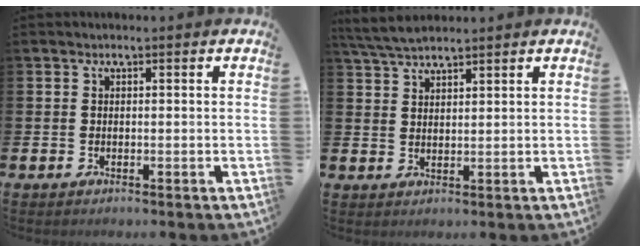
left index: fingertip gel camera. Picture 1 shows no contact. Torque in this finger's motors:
{"motor_torque": [0.13, -0.05, 0.30, 0.11]}